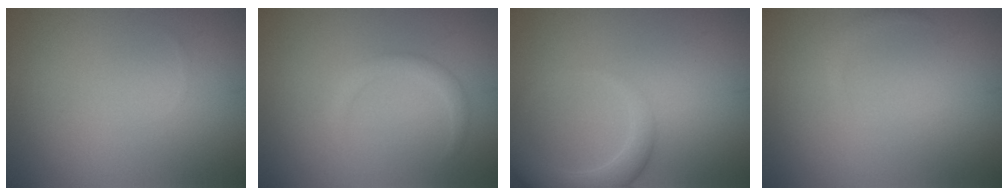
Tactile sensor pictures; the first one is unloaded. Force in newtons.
{"total": 1.5, "press": 1.5, "slide": 0.1}
{"total": 3.8, "press": 3.8, "slide": 0.4}
{"total": 0.6, "press": 0.6, "slide": 0.1}